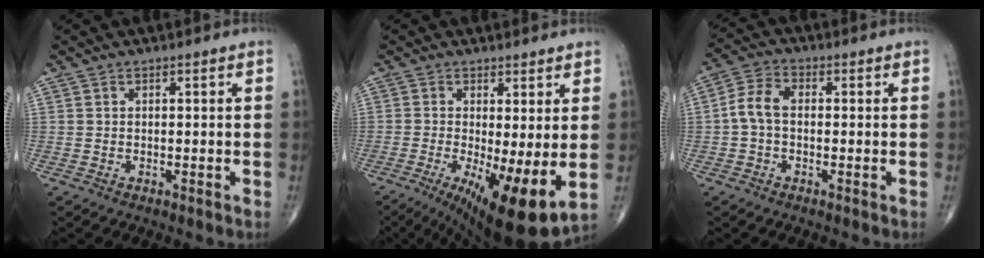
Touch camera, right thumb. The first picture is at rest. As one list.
[{"total": 13.5, "force": [-2.3, 3.8, 12.7], "torque": [-0.208, -0.024, -0.024]}, {"total": 5.6, "force": [-0.4, 3.6, 4.2], "torque": [-0.084, 0.019, -0.018]}]